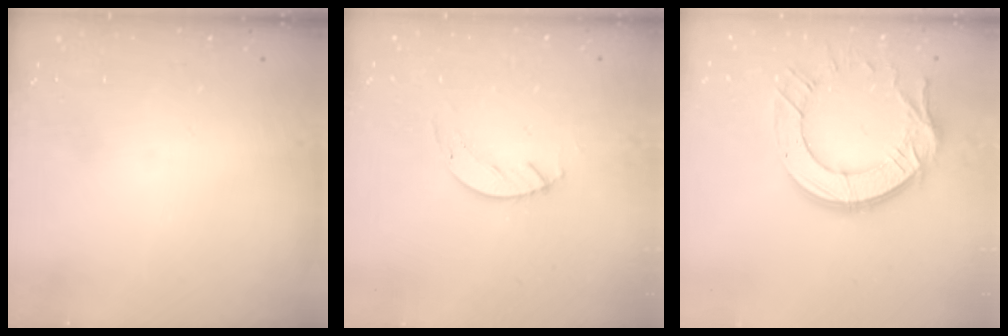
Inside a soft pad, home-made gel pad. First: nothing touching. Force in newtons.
{"total": 2.7, "press": 2.7, "slide": 0.2}
{"total": 14.7, "press": 14.6, "slide": 1.2}